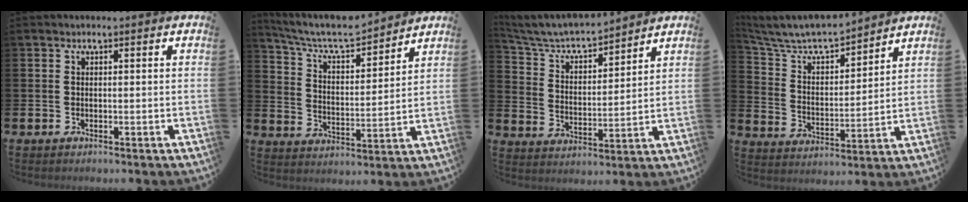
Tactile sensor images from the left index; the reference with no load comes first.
{"total": 7.5, "force": [6.8, 1.6, 2.6], "torque": [-0.083, -0.043, 0.117]}
{"total": 6.2, "force": [5.7, 1.3, 1.8], "torque": [-0.067, -0.043, 0.095]}
{"total": 7.9, "force": [7.4, 1.4, 2.2], "torque": [-0.082, -0.054, 0.129]}